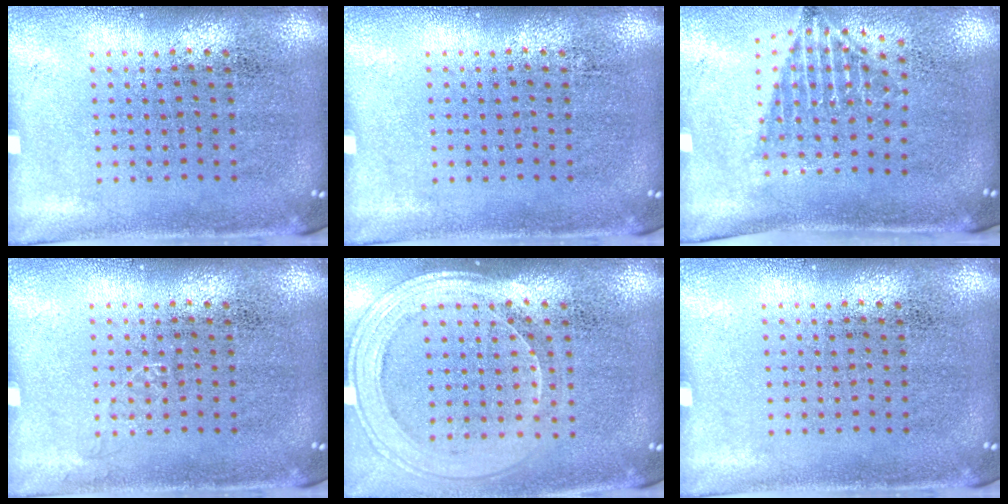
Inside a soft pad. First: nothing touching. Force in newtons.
{"total": 0.0}
{"total": 1.5, "press": 1.1, "slide": 1.0}
{"total": 0.6, "press": 0.6, "slide": 0.1}
{"total": 1.8, "press": 1.6, "slide": 0.7}
{"total": 0.0}